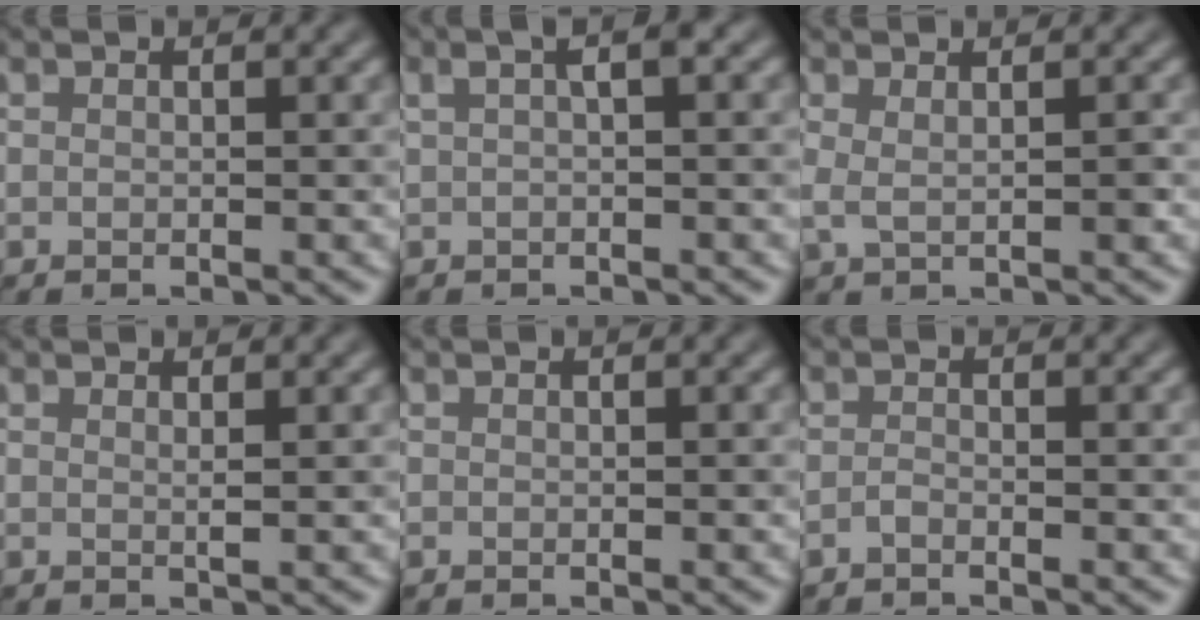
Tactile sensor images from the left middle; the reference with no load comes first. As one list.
[{"total": 2.4, "force": [0.7, 0.5, 2.2], "torque": [-0.032, 0.018, 0.009]}, {"total": 1.6, "force": [0.4, 0.5, 1.5], "torque": [-0.026, -0.004, 0.010]}, {"total": 0.7, "force": [0.4, 0.2, 0.5], "torque": [-0.001, -0.001, 0.005]}, {"total": 0.0}, {"total": 0.7, "force": [-0.5, 0.2, 0.4], "torque": [-0.008, -0.001, -0.012]}]